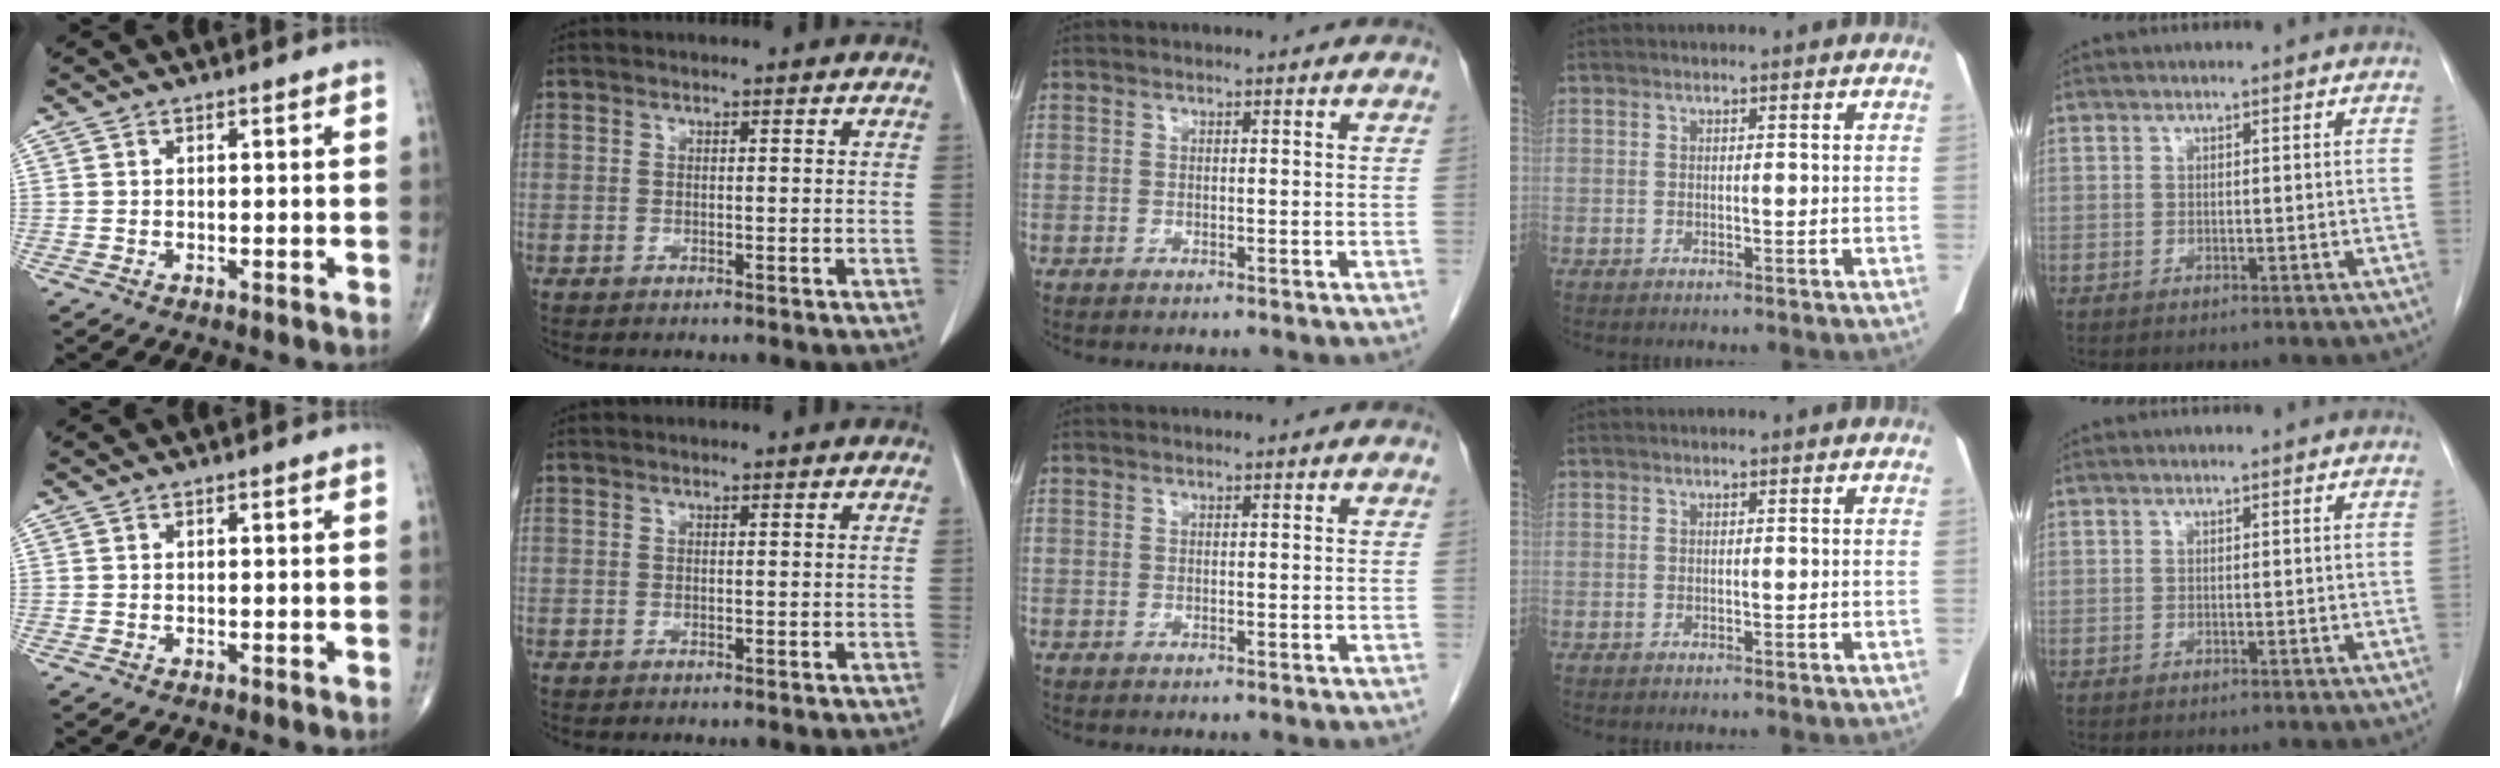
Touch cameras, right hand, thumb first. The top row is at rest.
{}